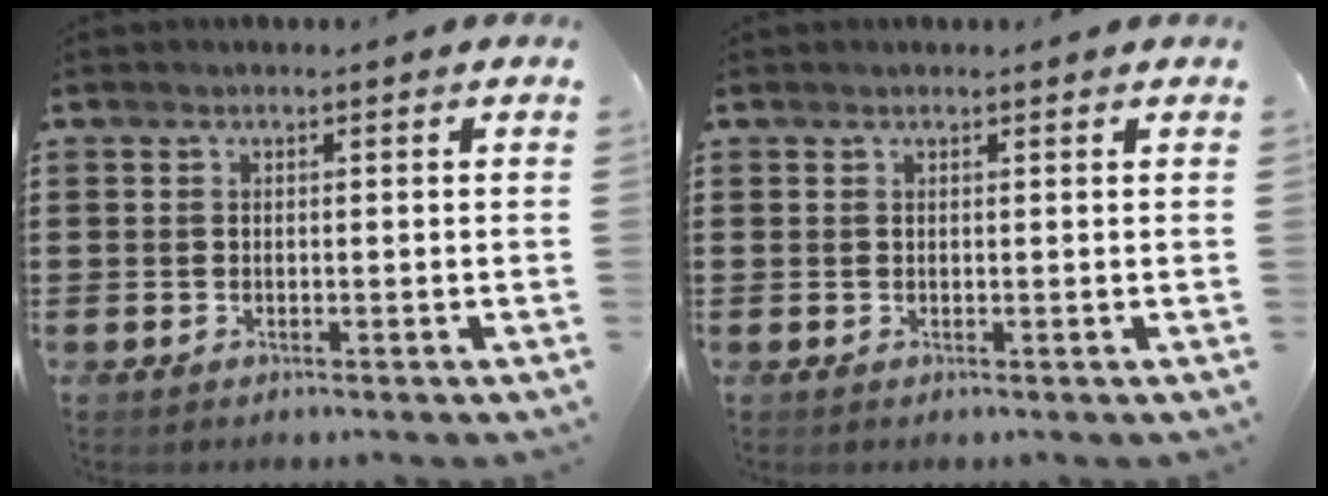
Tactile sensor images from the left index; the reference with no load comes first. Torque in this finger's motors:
{"motor_torque": [0.39, 0.59, -0.08, 0.01]}